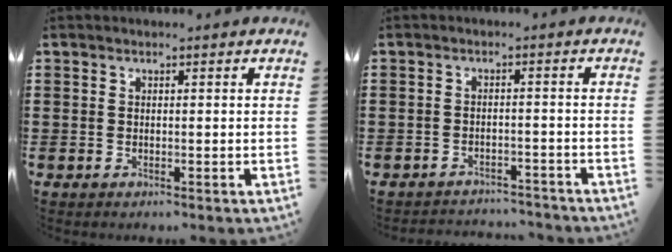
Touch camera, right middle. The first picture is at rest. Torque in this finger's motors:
{"motor_torque": [0.29, 0.10, 0.12, 0.02]}